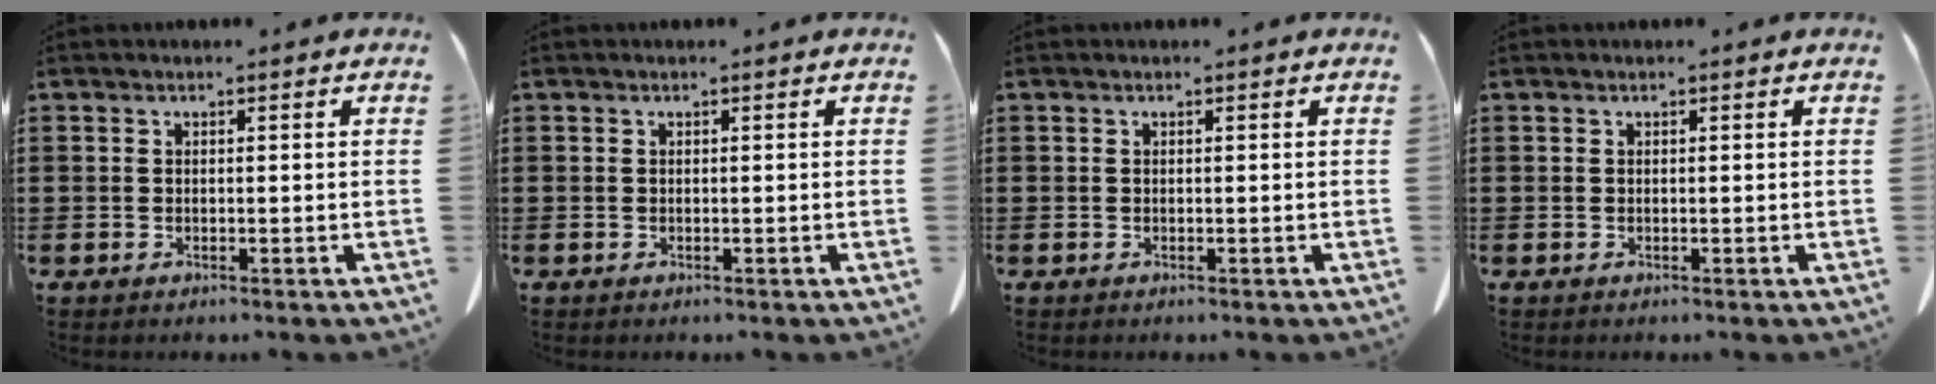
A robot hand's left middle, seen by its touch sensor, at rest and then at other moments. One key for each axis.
{"total": 0.0}
{"total": 0.0}
{"total": 0.0}